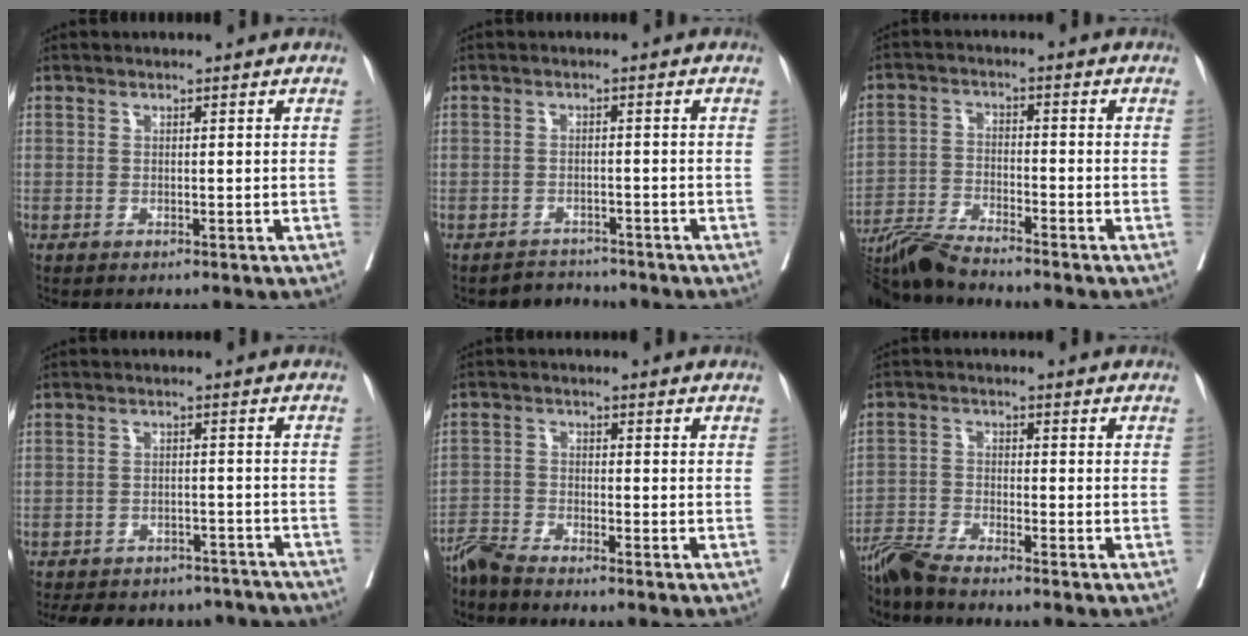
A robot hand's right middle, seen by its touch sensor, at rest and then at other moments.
{"total": 2.8, "force": [-2.5, 0.6, -1.1], "torque": [0.019, -0.003, -0.039]}
{"total": 8.6, "force": [-7.9, -0.1, 3.4], "torque": [-0.059, -0.023, -0.148]}
{"total": 19.6, "force": [-17.2, 7.3, 5.9], "torque": [-0.146, 0.001, -0.213]}
{"total": 4.2, "force": [-4.1, -0.6, 1.0], "torque": [-0.017, -0.018, -0.082]}
{"total": 6.1, "force": [-5.6, -0.8, 2.2], "torque": [-0.039, -0.021, -0.112]}